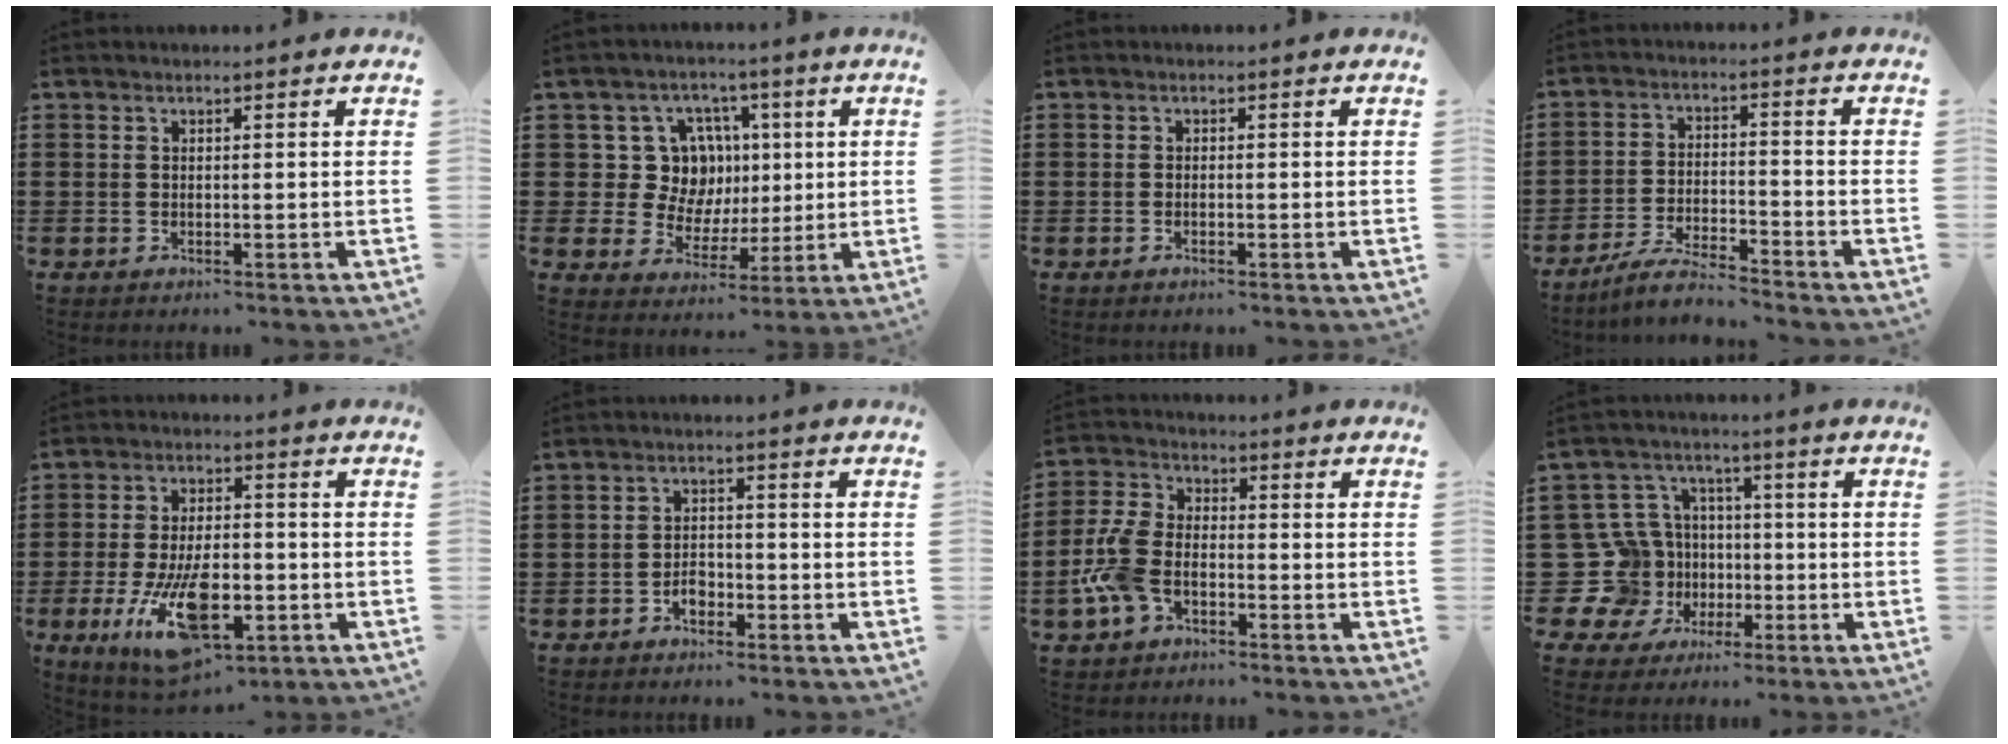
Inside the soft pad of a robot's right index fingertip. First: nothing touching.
{"total": 10.3, "force": [2.0, 9.4, 3.7], "torque": [-0.092, 0.009, 0.047]}
{"total": 0.6, "force": [-0.3, 0.2, 0.5], "torque": [-0.011, -0.004, -0.004]}
{"total": 5.5, "force": [-5.2, 0.3, 2.0], "torque": [-0.047, -0.002, -0.102]}
{"total": 14.3, "force": [-5.0, 6.3, 11.8], "torque": [-0.223, -0.005, -0.086]}
{"total": 2.6, "force": [-1.5, 1.6, 1.4], "torque": [-0.028, 0.003, -0.032]}
{"total": 7.4, "force": [-3.0, 4.4, 5.2], "torque": [-0.146, 0.000, -0.067]}
{"total": 12.6, "force": [-2.3, 11.8, 3.7], "torque": [-0.156, 0.007, -0.036]}